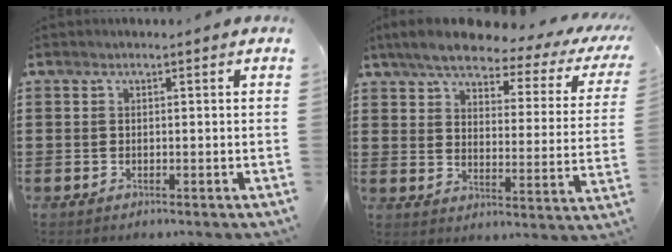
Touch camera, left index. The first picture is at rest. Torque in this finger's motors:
{"motor_torque": [1.27, -0.86, 1.05, 0.14]}